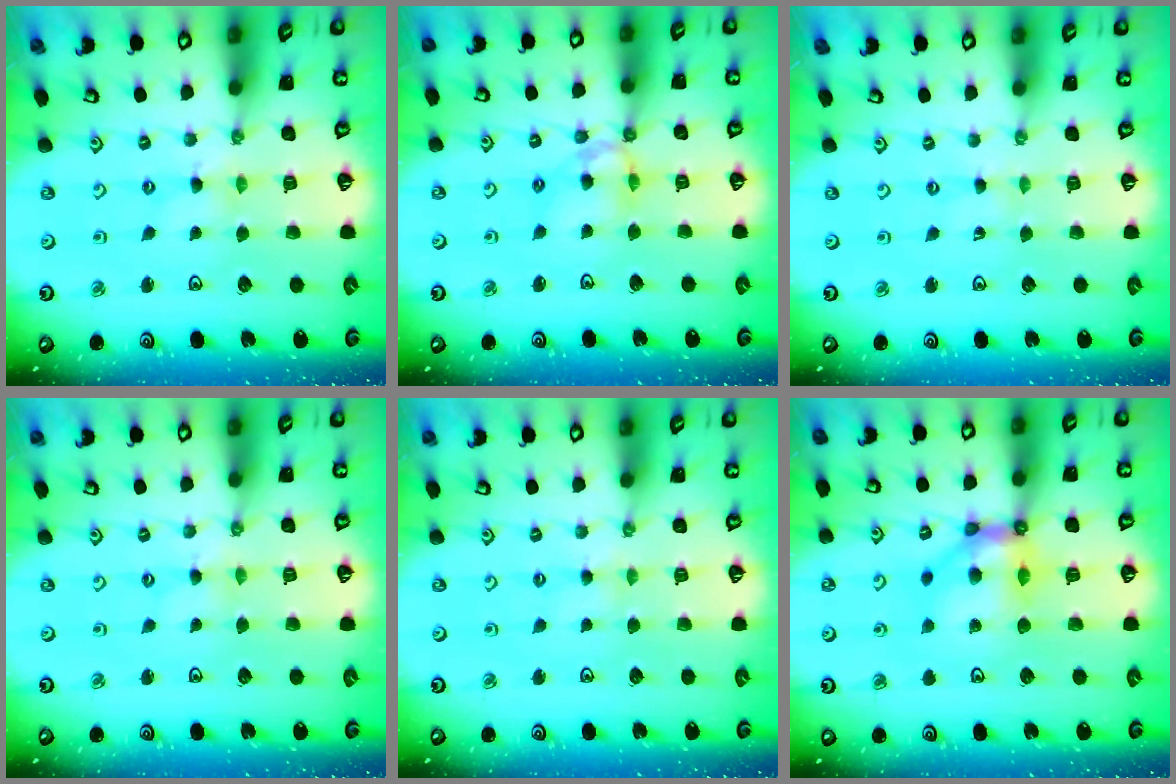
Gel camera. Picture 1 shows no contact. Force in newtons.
{"total": 9.8, "press": 9.8, "slide": 0.8}
{"total": 0.0}
{"total": 0.9, "press": 0.9, "slide": 0.1}
{"total": 1.8, "press": 1.7, "slide": 0.3}
{"total": 9.7, "press": 9.7, "slide": 1.0}